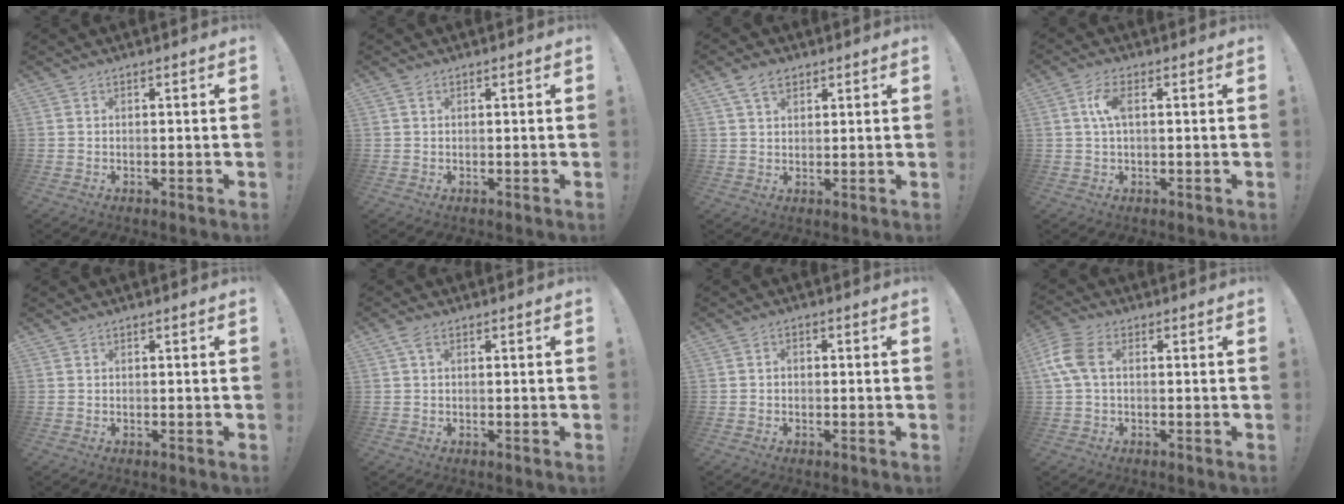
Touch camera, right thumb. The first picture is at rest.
{"total": 0.8, "force": [0.4, 0.4, 0.6], "torque": [-0.020, 0.004, 0.009]}
{"total": 5.2, "force": [3.1, 3.3, 2.6], "torque": [-0.051, -0.004, 0.059]}
{"total": 5.5, "force": [0.8, 2.3, 4.9], "torque": [-0.091, 0.010, 0.015]}
{"total": 0.0}
{"total": 2.5, "force": [0.9, 1.2, 1.9], "torque": [-0.040, 0.004, 0.017]}
{"total": 1.5, "force": [-0.9, 1.0, 0.7], "torque": [-0.009, 0.007, -0.017]}
{"total": 8.1, "force": [1.0, 4.6, 6.6], "torque": [-0.148, 0.008, 0.022]}